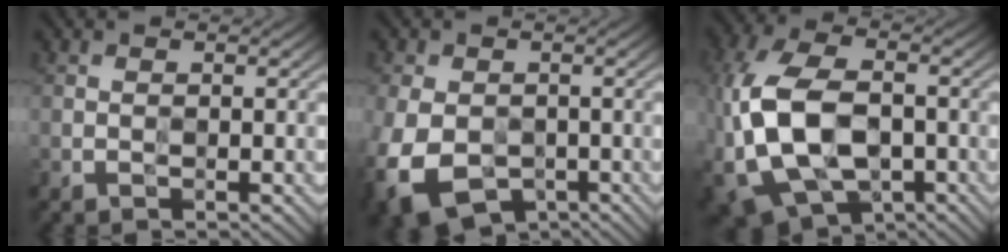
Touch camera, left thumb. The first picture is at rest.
{"total": 10.7, "force": [-3.7, 7.7, 6.5], "torque": [-0.164, -0.044, -0.052]}
{"total": 16.5, "force": [-3.1, 10.5, 12.3], "torque": [-0.293, -0.018, -0.055]}